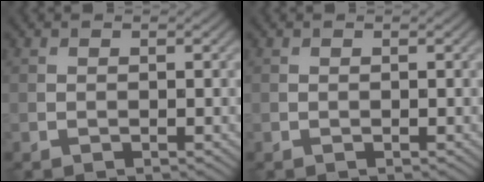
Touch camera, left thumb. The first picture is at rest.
{"total": 0.0}